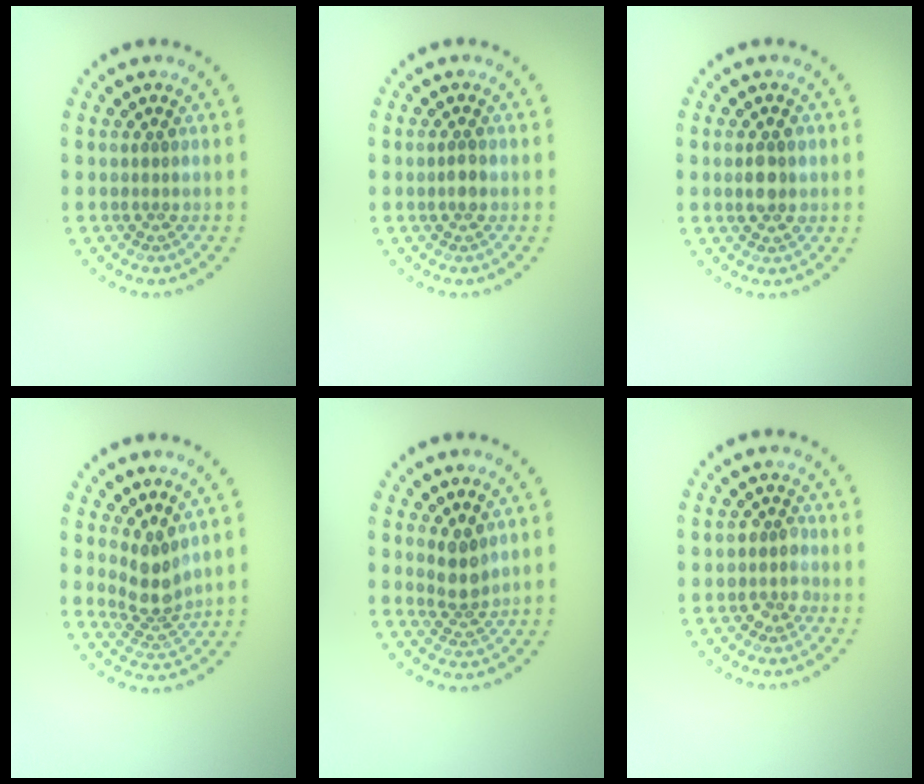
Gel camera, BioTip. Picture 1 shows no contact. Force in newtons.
{"total": 1.0, "press": 1.0, "slide": 0.4}
{"total": 2.3, "press": 2.3, "slide": 0.2}
{"total": 2.7, "press": 2.0, "slide": 1.8}
{"total": 2.3, "press": 1.8, "slide": 1.3}
{"total": 1.7, "press": 1.4, "slide": 0.9}